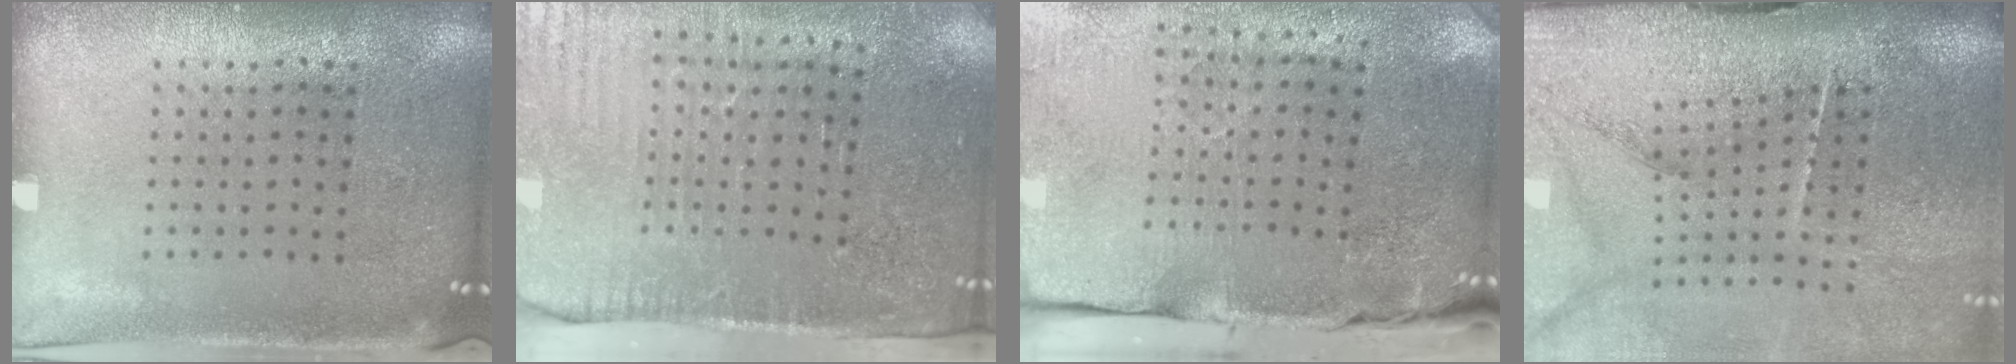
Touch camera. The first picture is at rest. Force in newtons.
{"total": 4.3, "press": 3.7, "slide": 2.1}
{"total": 4.5, "press": 3.7, "slide": 2.5}
{"total": 4.9, "press": 3.8, "slide": 3.1}